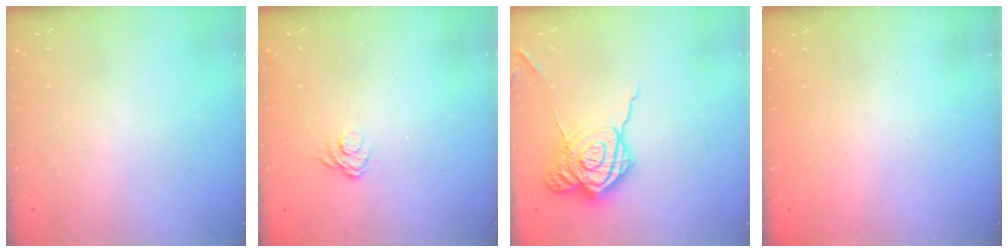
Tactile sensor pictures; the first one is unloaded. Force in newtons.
{"total": 5.1, "press": 4.9, "slide": 1.3}
{"total": 18.6, "press": 18.6, "slide": 1.4}
{"total": 2.5, "press": 2.4, "slide": 0.8}